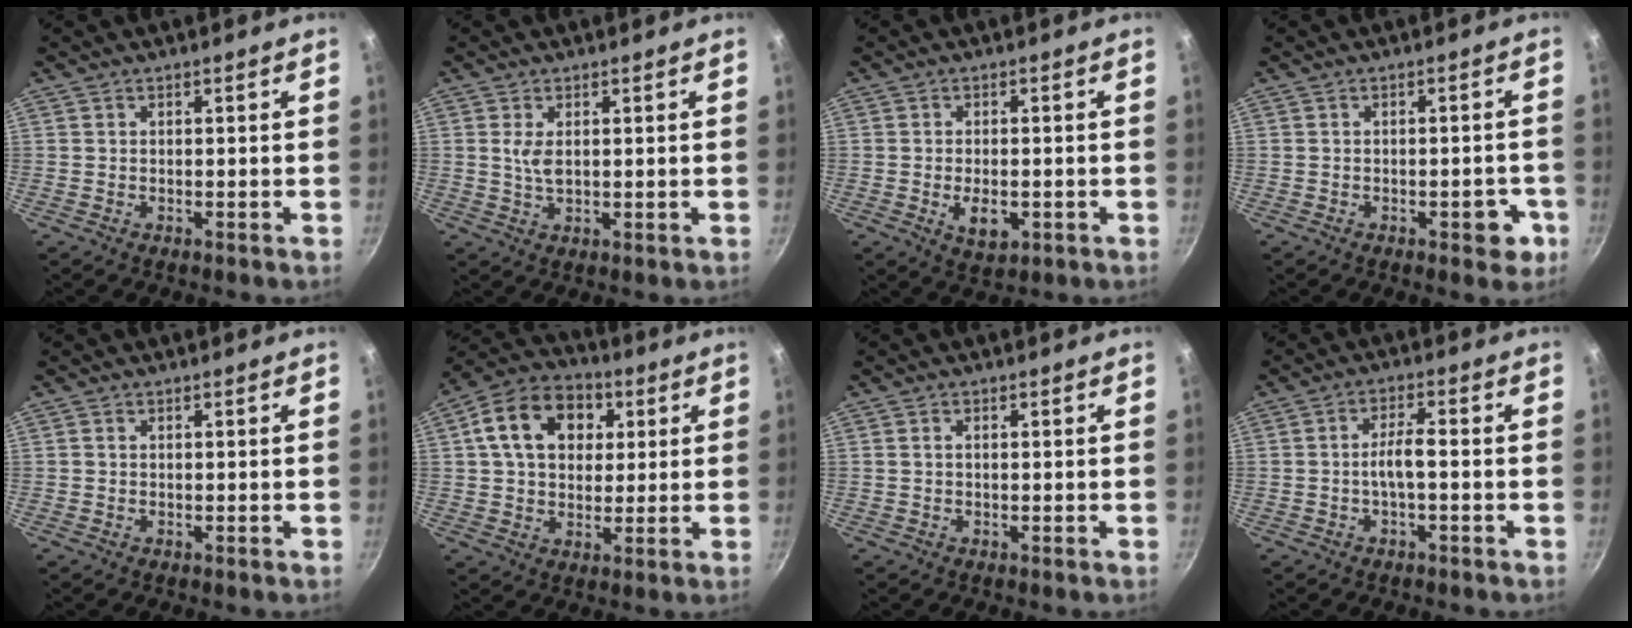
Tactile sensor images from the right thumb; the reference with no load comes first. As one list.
[{"total": 3.2, "force": [0.8, 1.4, 2.8], "torque": [-0.052, -0.008, 0.019]}, {"total": 5.3, "force": [-1.3, 2.9, 4.2], "torque": [-0.064, -0.003, -0.013]}, {"total": 4.9, "force": [-2.0, 2.3, 3.8], "torque": [-0.030, 0.013, -0.023]}, {"total": 0.5, "force": [0.0, 0.5, 0.2], "torque": [-0.001, 0.003, -0.001]}, {"total": 15.0, "force": [4.1, 11.0, 9.3], "torque": [-0.135, 0.016, 0.055]}, {"total": 0.8, "force": [0.1, 0.5, 0.7], "torque": [-0.013, 0.003, 0.001]}, {"total": 4.1, "force": [-1.1, 1.0, 3.8], "torque": [-0.080, 0.021, -0.022]}]